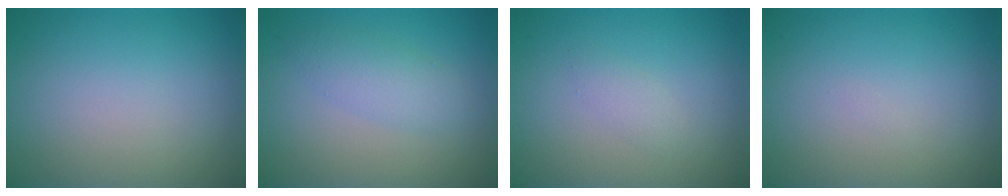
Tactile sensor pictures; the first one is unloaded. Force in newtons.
{"total": 2.5, "press": 2.5, "slide": 0.1}
{"total": 1.1, "press": 1.1, "slide": 0.0}
{"total": 0.0}